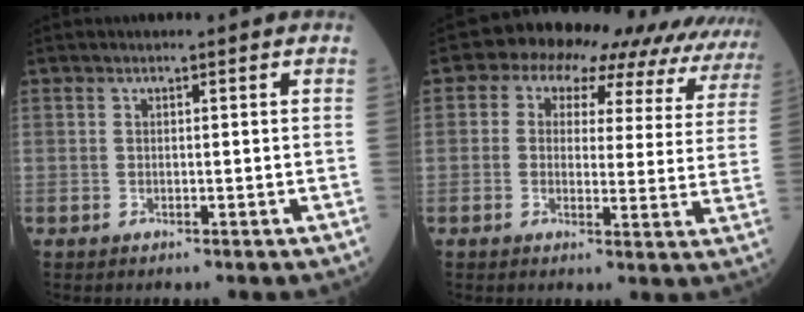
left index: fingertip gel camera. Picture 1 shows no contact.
{"total": 17.3, "force": [14.3, 7.4, 6.2], "torque": [-0.059, 0.021, 0.136]}